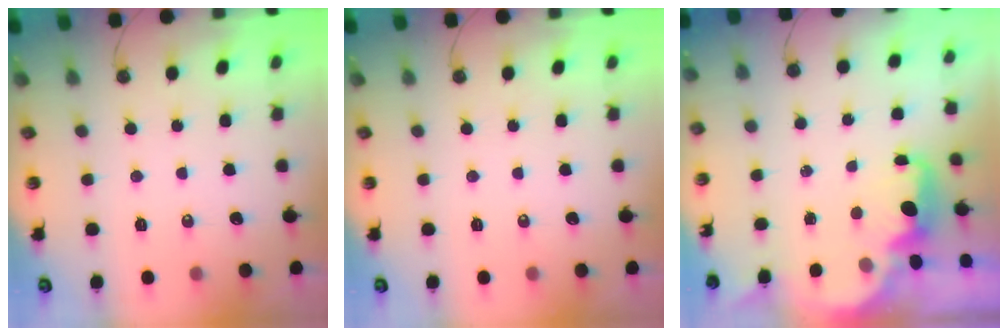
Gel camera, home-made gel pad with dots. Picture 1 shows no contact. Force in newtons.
{"total": 0.0}
{"total": 2.3, "press": 2.2, "slide": 0.6}